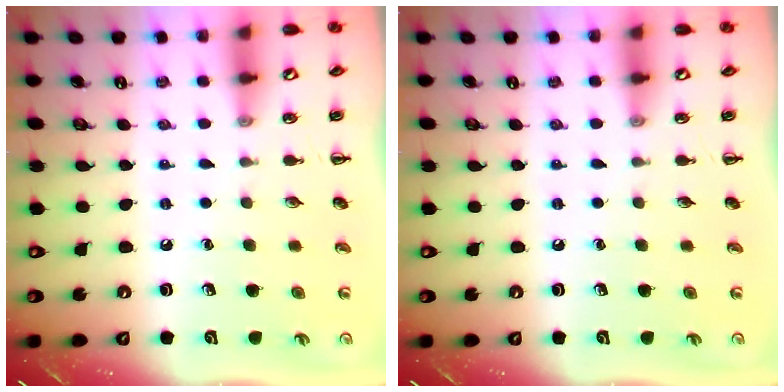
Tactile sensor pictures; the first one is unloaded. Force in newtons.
{"total": 0.0}